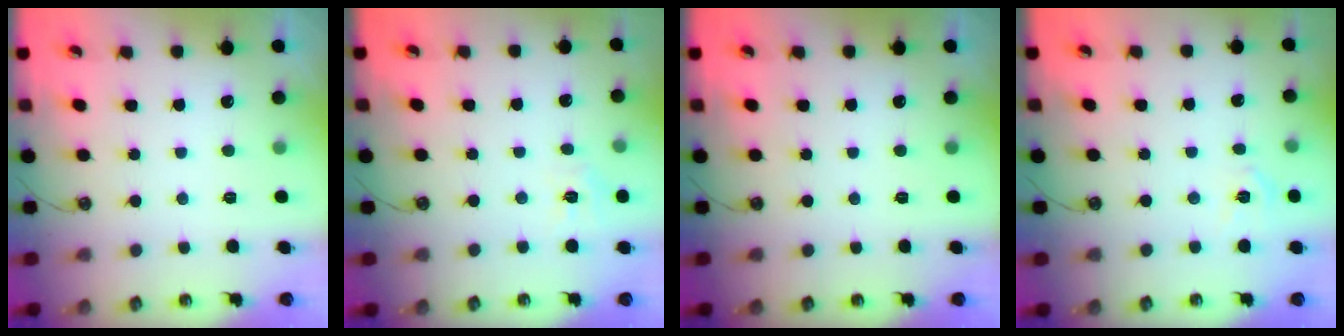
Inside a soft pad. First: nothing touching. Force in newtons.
{"total": 5.2, "press": 5.2, "slide": 0.3}
{"total": 0.0}
{"total": 3.5, "press": 3.5, "slide": 0.1}